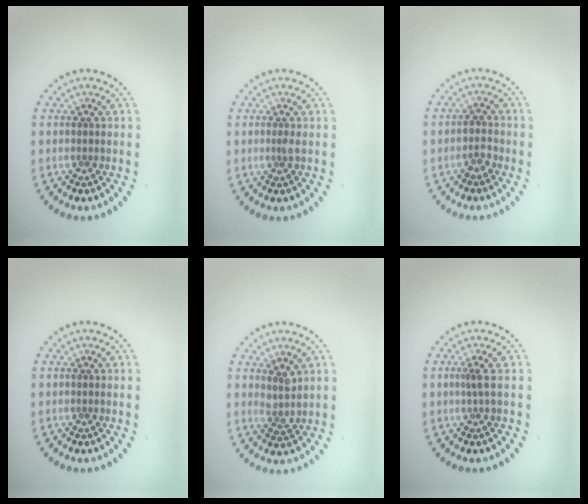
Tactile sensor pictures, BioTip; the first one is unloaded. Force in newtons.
{"total": 0.7, "press": 0.5, "slide": 0.4}
{"total": 1.4, "press": 1.3, "slide": 0.7}
{"total": 0.0}
{"total": 1.8, "press": 1.4, "slide": 1.2}
{"total": 0.8, "press": 0.5, "slide": 0.7}